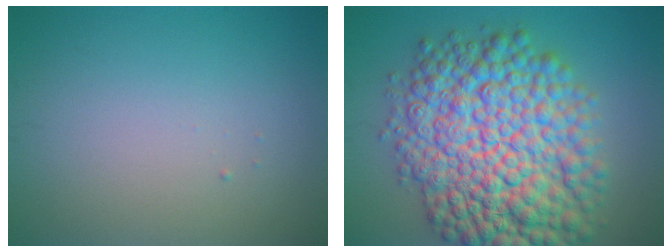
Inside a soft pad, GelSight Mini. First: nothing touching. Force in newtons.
{"total": 14.0, "press": 14.0, "slide": 0.2}